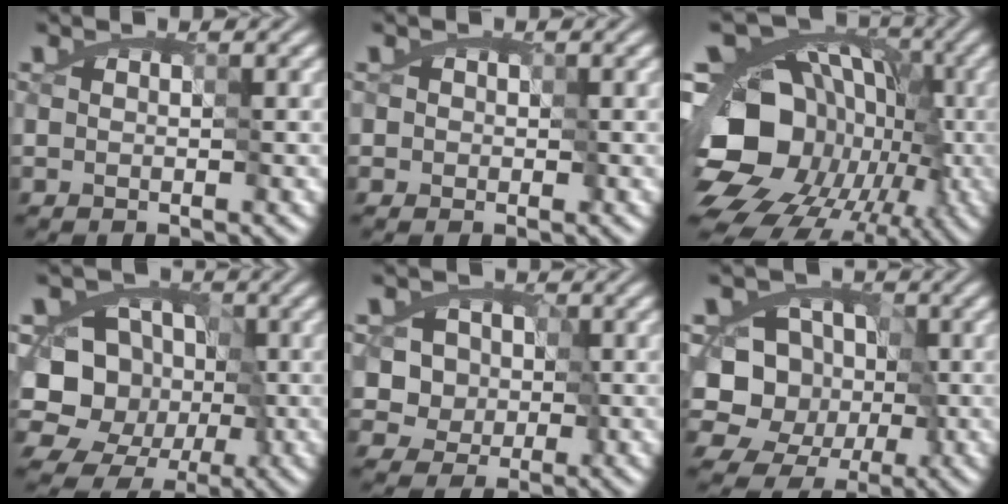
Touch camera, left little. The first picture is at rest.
{"total": 1.2, "force": [0.1, 1.1, 0.2], "torque": [-0.013, 0.003, 0.008]}
{"total": 17.8, "force": [-5.6, 14.0, 9.4], "torque": [-0.166, 0.015, -0.114]}
{"total": 10.7, "force": [-4.2, 9.3, 3.3], "torque": [-0.044, 0.008, -0.082]}
{"total": 5.1, "force": [-0.2, 4.5, 2.4], "torque": [-0.014, 0.006, -0.015]}
{"total": 9.7, "force": [-4.1, 8.4, 2.6], "torque": [-0.032, 0.012, -0.079]}